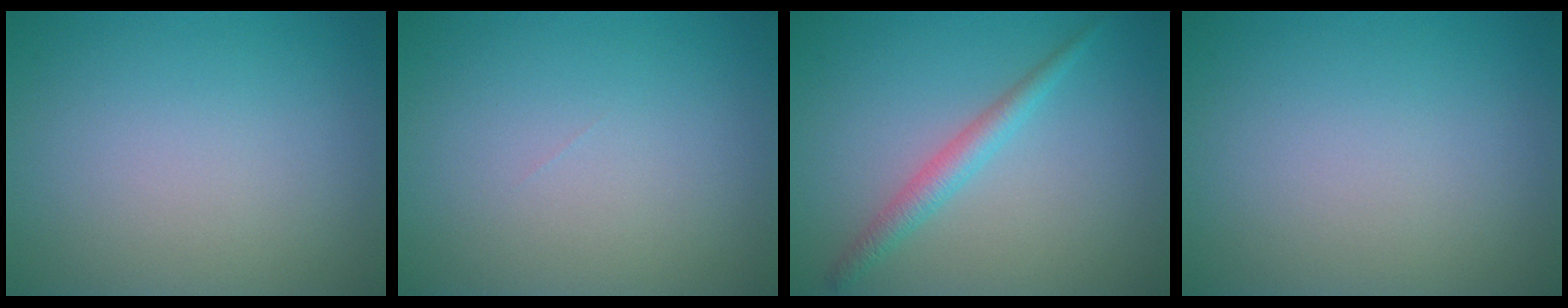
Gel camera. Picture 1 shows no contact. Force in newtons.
{"total": 0.0}
{"total": 2.2, "press": 2.2, "slide": 0.1}
{"total": 0.0}